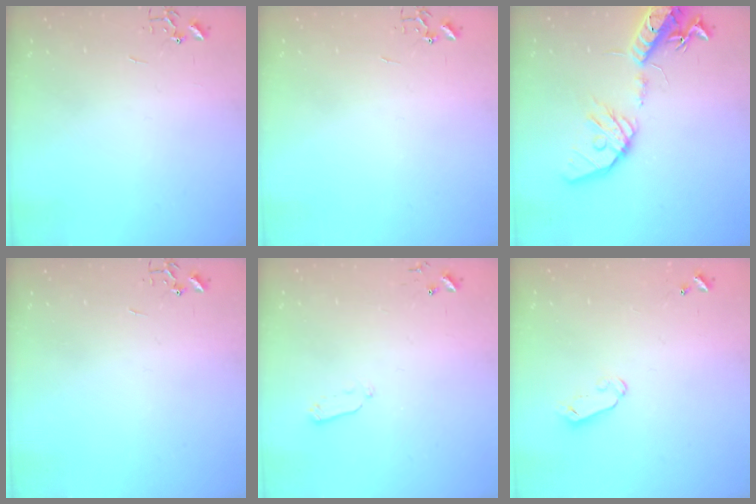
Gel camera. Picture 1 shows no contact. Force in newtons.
{"total": 0.0}
{"total": 18.6, "press": 18.2, "slide": 3.5}
{"total": 0.0}
{"total": 4.0, "press": 3.9, "slide": 0.9}
{"total": 4.0, "press": 4.0, "slide": 0.4}